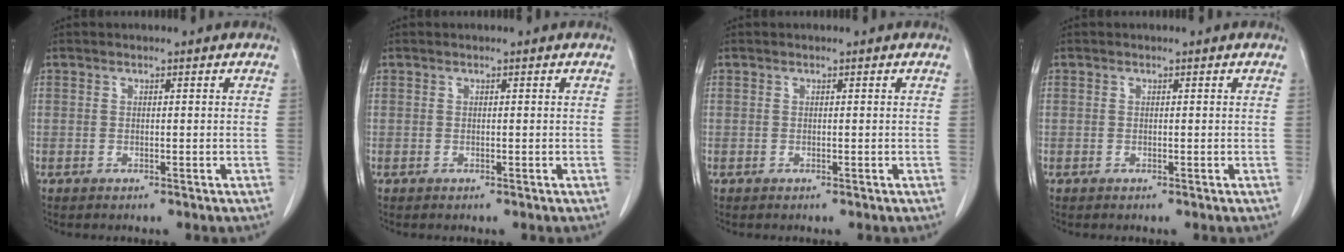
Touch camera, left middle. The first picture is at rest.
{"total": 0.0}
{"total": 0.0}
{"total": 0.0}